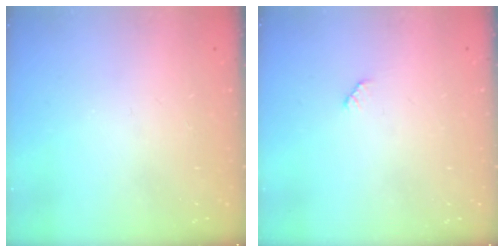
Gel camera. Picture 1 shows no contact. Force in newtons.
{"total": 2.5, "press": 2.5, "slide": 0.4}